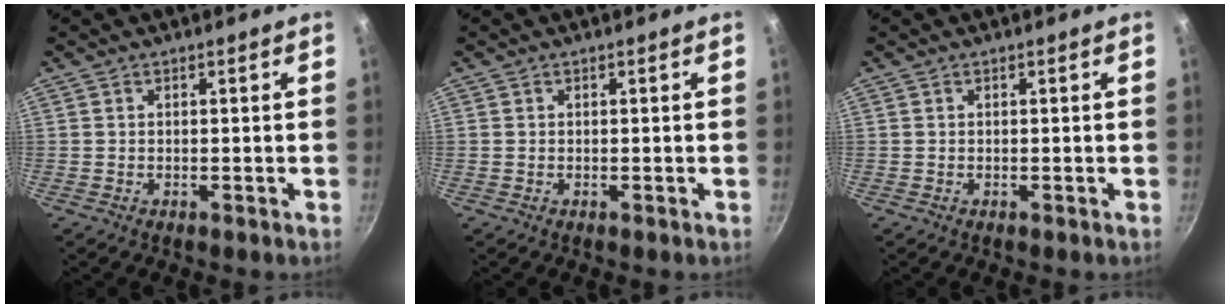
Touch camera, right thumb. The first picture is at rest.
{"total": 0.0}
{"total": 0.0}